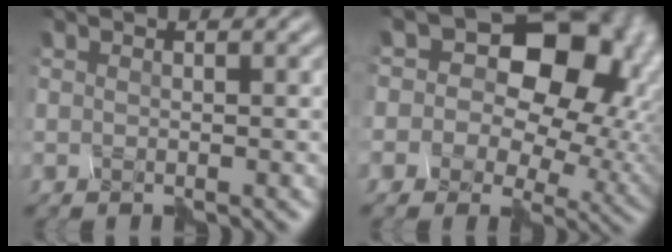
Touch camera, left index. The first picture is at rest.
{"total": 13.7, "force": [3.4, 10.3, 8.3], "torque": [-0.098, 0.034, 0.041]}